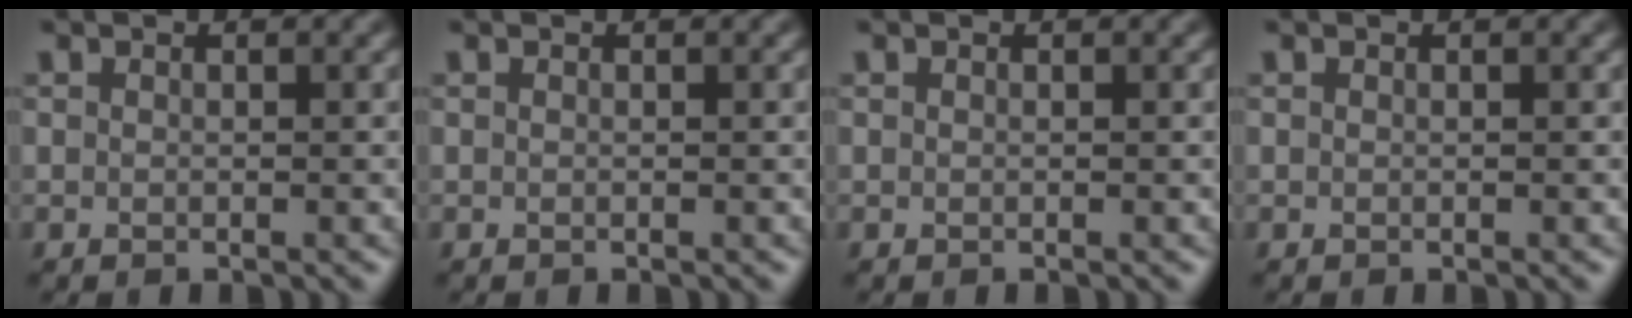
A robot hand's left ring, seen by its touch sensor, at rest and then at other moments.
{"total": 0.0}
{"total": 0.0}
{"total": 0.0}